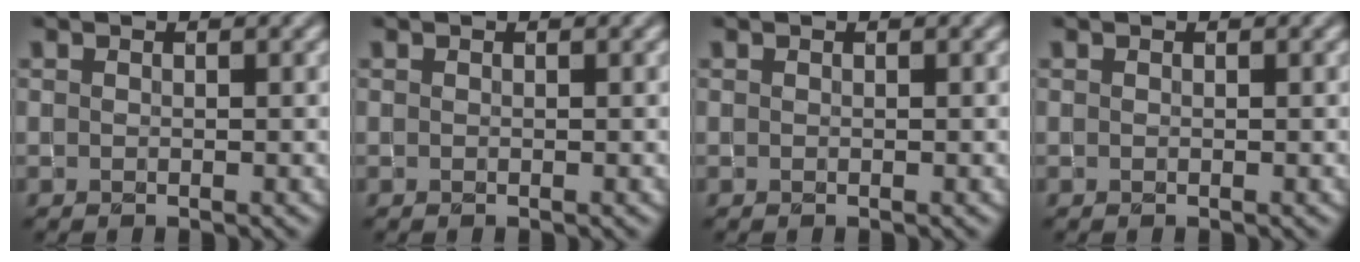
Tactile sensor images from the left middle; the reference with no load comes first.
{"total": 0.0}
{"total": 0.0}
{"total": 0.0}